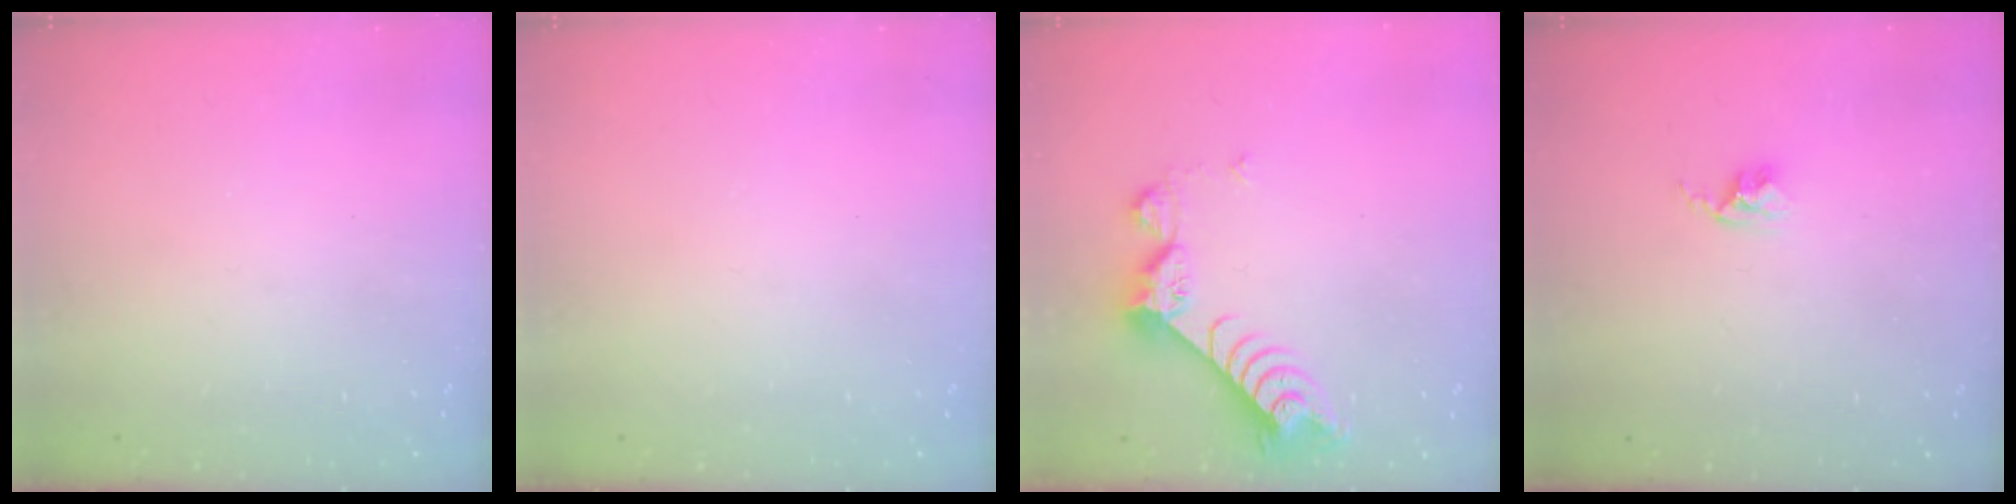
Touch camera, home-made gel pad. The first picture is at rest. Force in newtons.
{"total": 0.0}
{"total": 8.6, "press": 8.5, "slide": 0.7}
{"total": 2.6, "press": 2.6, "slide": 0.4}